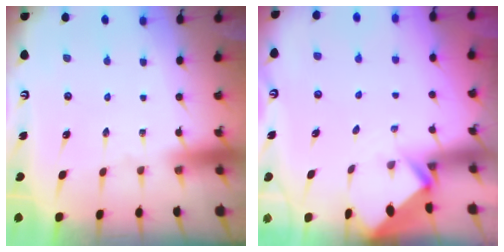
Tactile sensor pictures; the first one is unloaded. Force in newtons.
{"total": 2.8, "press": 2.8, "slide": 0.2}